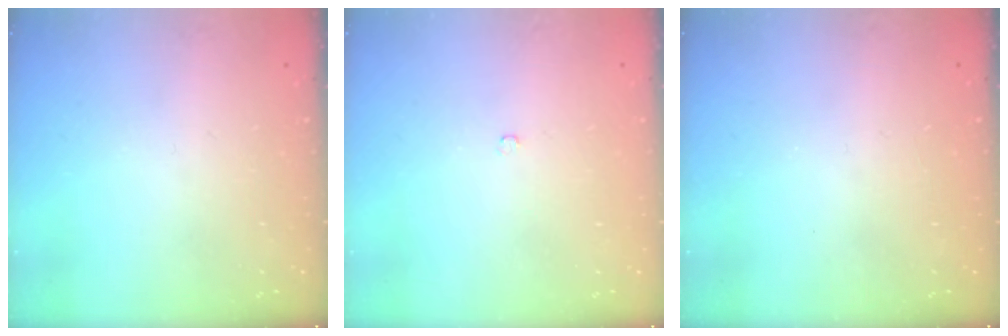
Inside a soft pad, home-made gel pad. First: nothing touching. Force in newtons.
{"total": 2.1, "press": 2.1, "slide": 0.4}
{"total": 0.0}